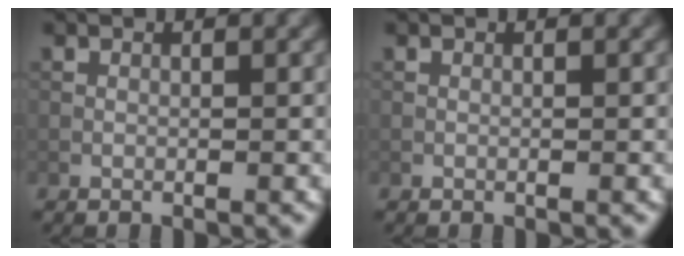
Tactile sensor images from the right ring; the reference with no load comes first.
{"total": 0.0}